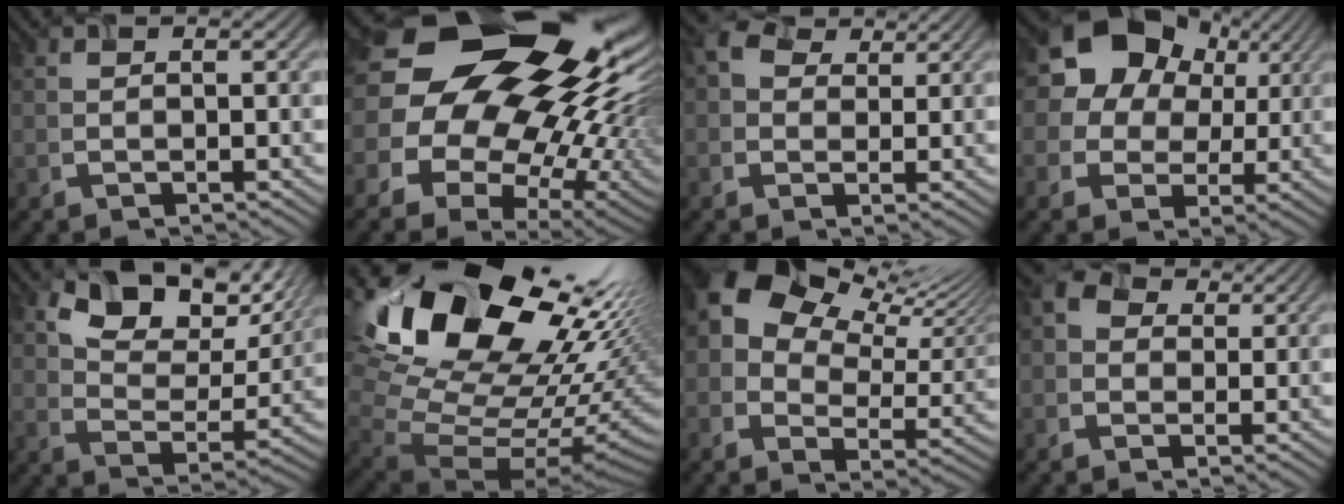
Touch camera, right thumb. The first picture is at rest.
{"total": 21.0, "force": [7.7, 14.2, 13.3], "torque": [-0.282, 0.041, 0.150]}
{"total": 2.7, "force": [1.3, 2.3, 0.8], "torque": [-0.019, 0.002, 0.025]}
{"total": 17.6, "force": [6.7, 14.7, 7.0], "torque": [-0.179, 0.036, 0.122]}
{"total": 11.9, "force": [7.3, 6.2, 7.0], "torque": [-0.120, -0.008, 0.130]}
{"total": 20.8, "force": [7.7, 14.0, 13.4], "torque": [-0.258, 0.003, 0.172]}
{"total": 15.1, "force": [8.0, 8.9, 9.2], "torque": [-0.177, 0.022, 0.141]}
{"total": 2.3, "force": [0.4, 2.2, 0.5], "torque": [-0.010, 0.001, 0.004]}